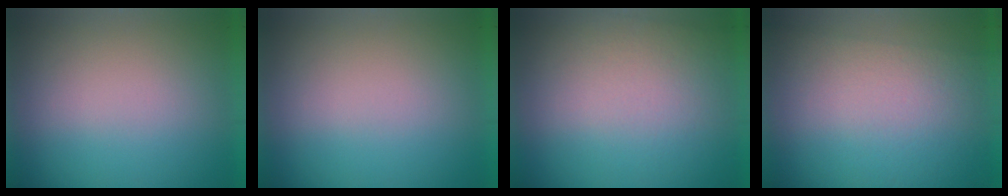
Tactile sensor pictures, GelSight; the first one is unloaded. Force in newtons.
{"total": 0.0}
{"total": 2.4}
{"total": 2.8}